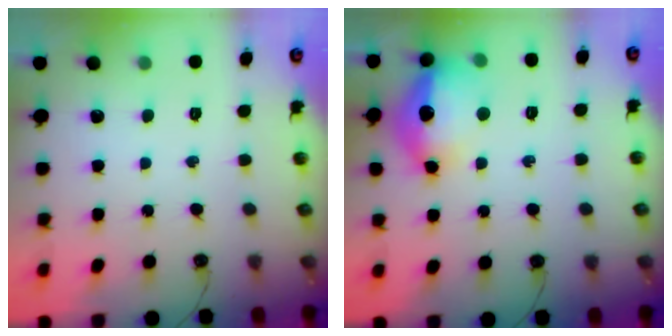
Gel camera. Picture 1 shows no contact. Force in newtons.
{"total": 16.7, "press": 16.3, "slide": 3.5}